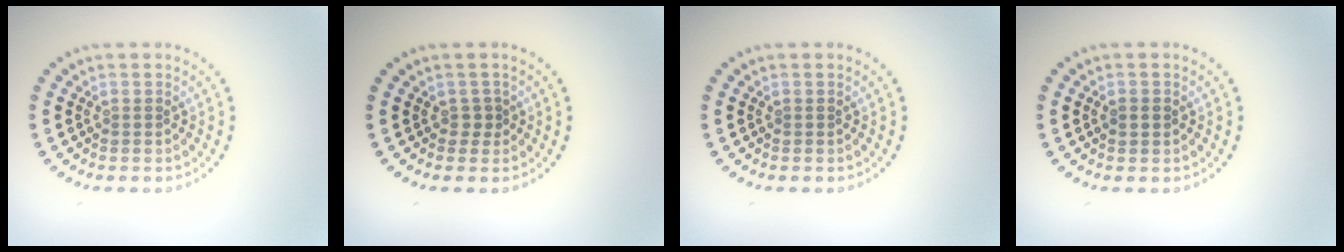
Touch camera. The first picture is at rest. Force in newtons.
{"total": 0.9, "press": 0.8, "slide": 0.4}
{"total": 0.0}
{"total": 1.4, "press": 1.4, "slide": 0.1}